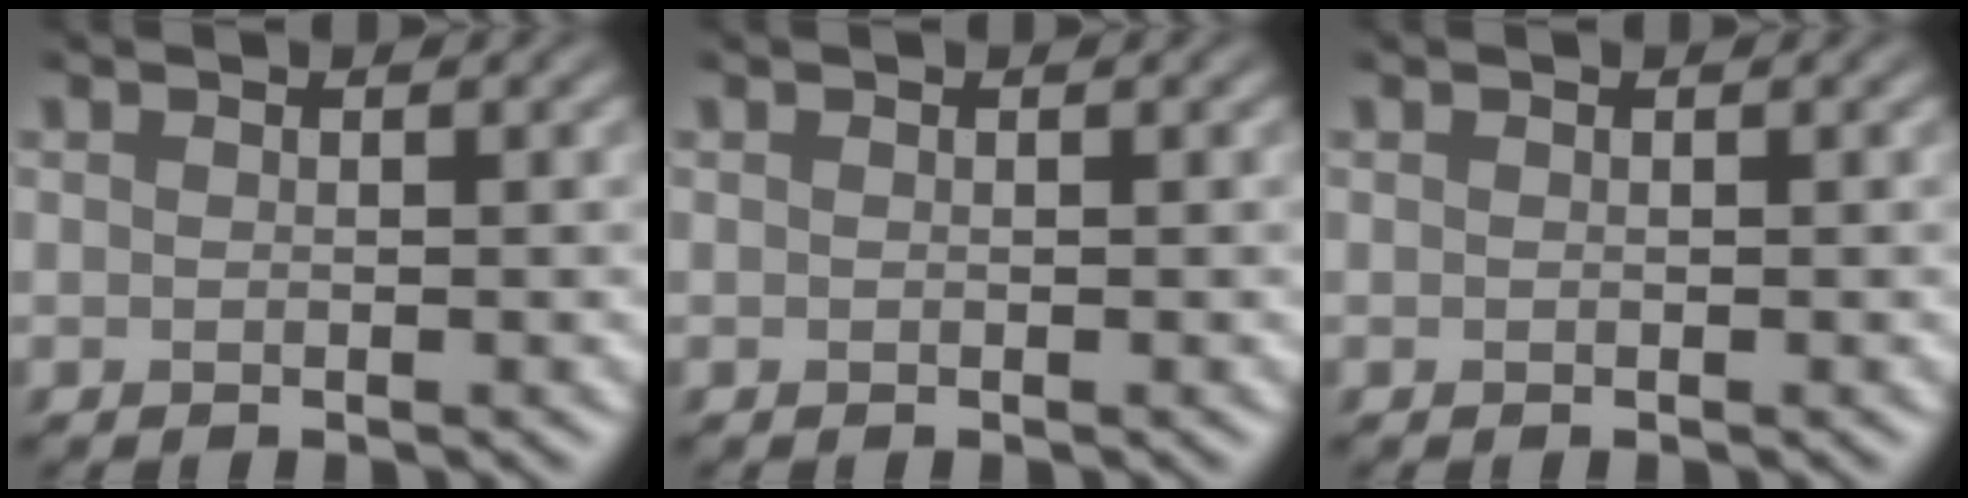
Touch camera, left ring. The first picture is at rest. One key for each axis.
{"total": 0.0}
{"total": 0.0}